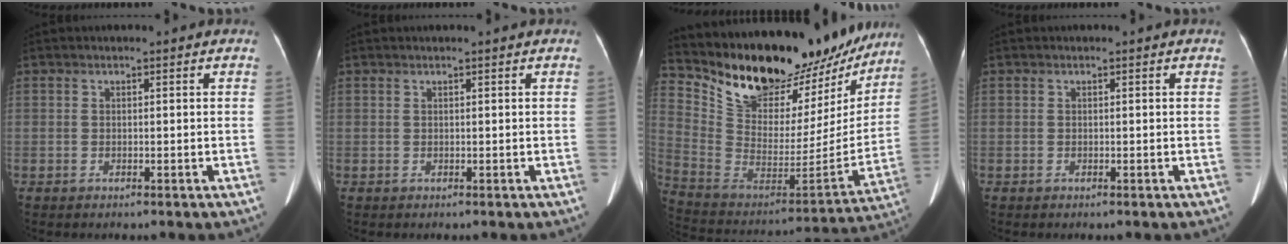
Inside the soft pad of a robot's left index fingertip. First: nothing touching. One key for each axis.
{"total": 1.3, "fx": 1.2, "fy": -0.2, "fz": 0.6, "tx": -0.010, "ty": 0.011, "tz": 0.020}
{"total": 28.6, "fx": 23.9, "fy": 10.3, "fz": 11.9, "tx": -0.205, "ty": -0.032, "tz": 0.351}
{"total": 0.0}